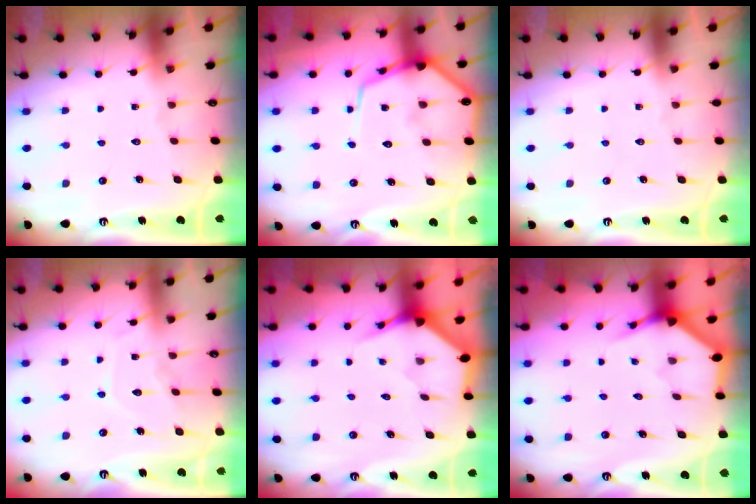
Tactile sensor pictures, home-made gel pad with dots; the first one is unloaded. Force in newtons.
{"total": 12.3, "press": 12.2, "slide": 1.1}
{"total": 0.0}
{"total": 8.0, "press": 7.9, "slide": 0.8}
{"total": 3.5, "press": 3.5, "slide": 0.3}
{"total": 3.6, "press": 3.6, "slide": 0.2}